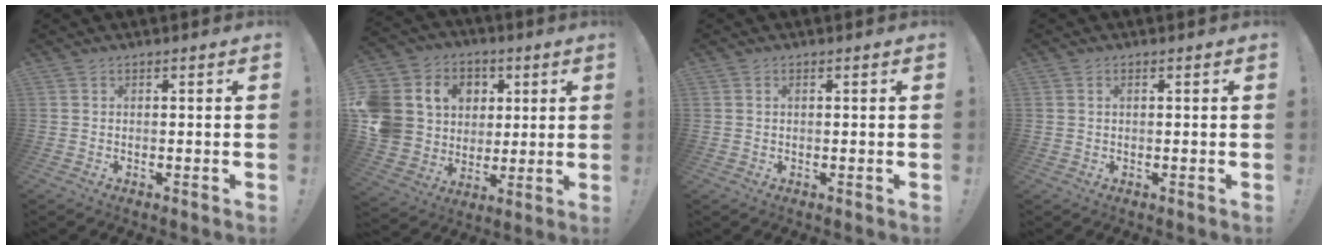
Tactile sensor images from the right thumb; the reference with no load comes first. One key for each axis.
{"total": 14.2, "fx": 3.2, "fy": 13.1, "fz": 4.6, "tx": -0.082, "ty": -0.013, "tz": 0.090}
{"total": 0.5, "fx": 0.3, "fy": 0.4, "fz": 0.3, "tx": -0.007, "ty": 0.001, "tz": 0.005}
{"total": 1.0, "fx": 0.4, "fy": 0.6, "fz": 0.7, "tx": -0.014, "ty": 0.001, "tz": 0.008}